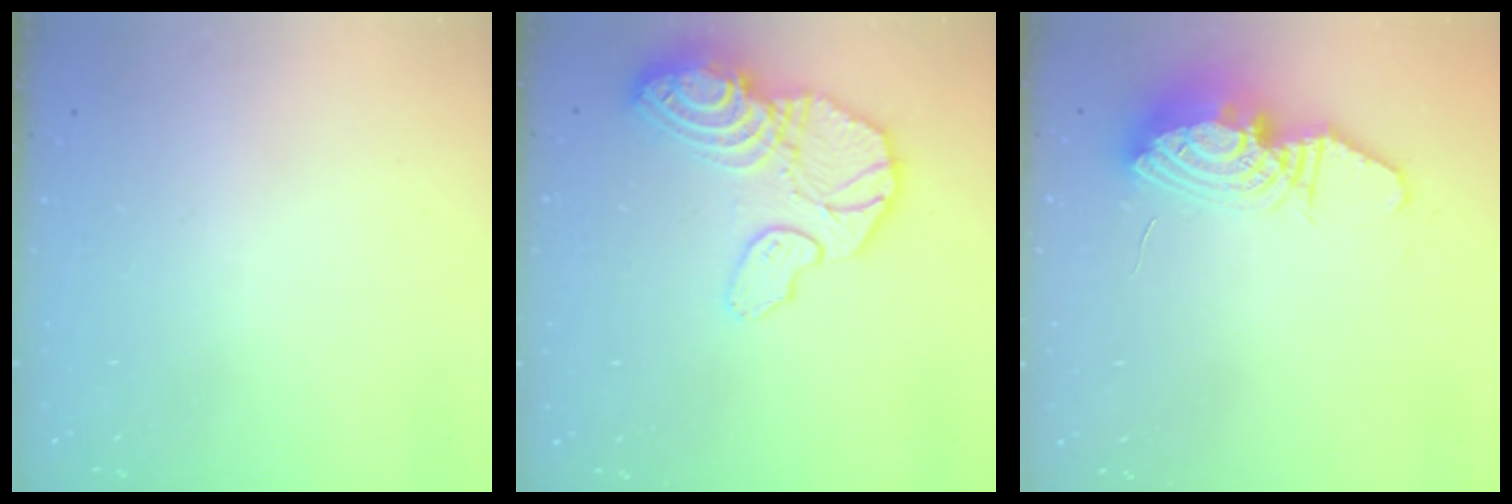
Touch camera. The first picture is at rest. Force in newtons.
{"total": 17.8, "press": 17.7, "slide": 1.6}
{"total": 12.0, "press": 11.9, "slide": 1.4}